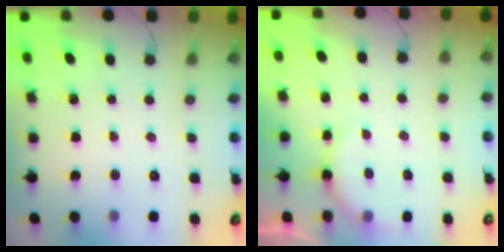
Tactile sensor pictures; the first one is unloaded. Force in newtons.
{"total": 6.2, "press": 6.2, "slide": 0.7}